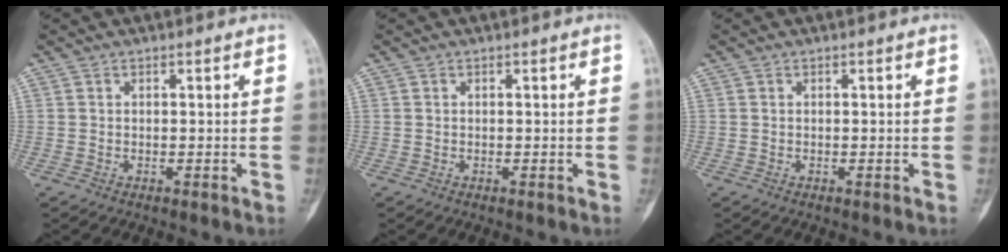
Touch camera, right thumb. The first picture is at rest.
{"total": 0.0}
{"total": 0.0}